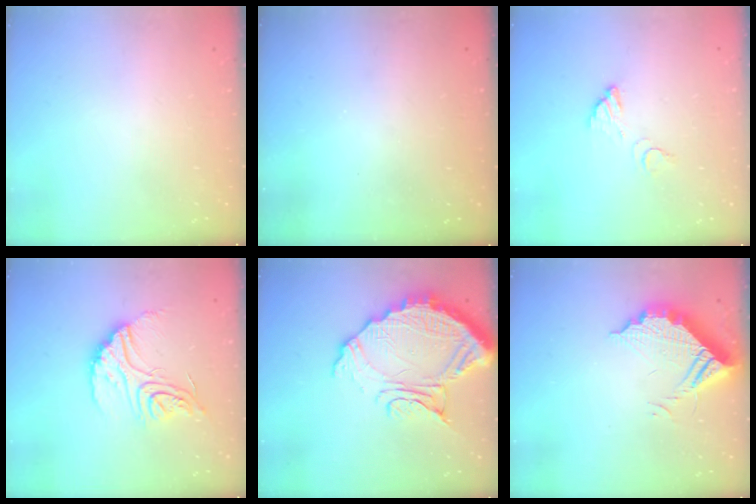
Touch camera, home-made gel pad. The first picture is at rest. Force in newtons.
{"total": 3.2, "press": 3.2, "slide": 0.1}
{"total": 3.6, "press": 3.6, "slide": 0.2}
{"total": 16.5, "press": 16.5, "slide": 1.6}
{"total": 16.5, "press": 16.4, "slide": 1.3}
{"total": 11.7, "press": 11.6, "slide": 1.1}